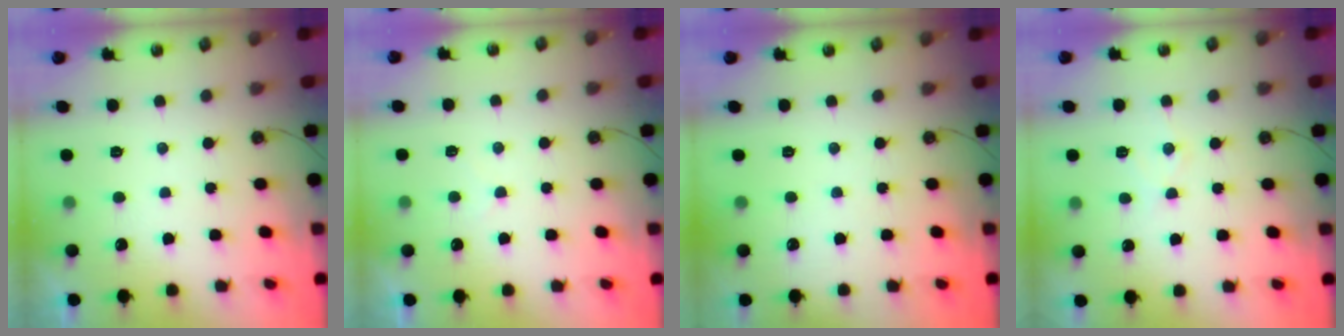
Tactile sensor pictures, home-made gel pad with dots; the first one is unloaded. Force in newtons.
{"total": 4.6, "press": 4.6, "slide": 0.5}
{"total": 0.0}
{"total": 6.2, "press": 6.2, "slide": 0.6}